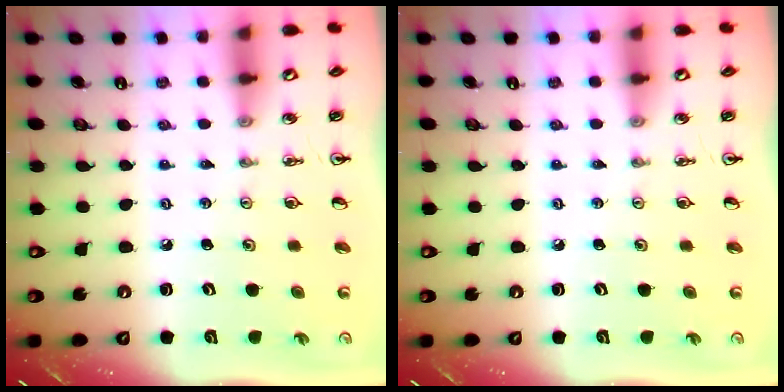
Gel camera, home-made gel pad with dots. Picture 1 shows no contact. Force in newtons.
{"total": 0.0}